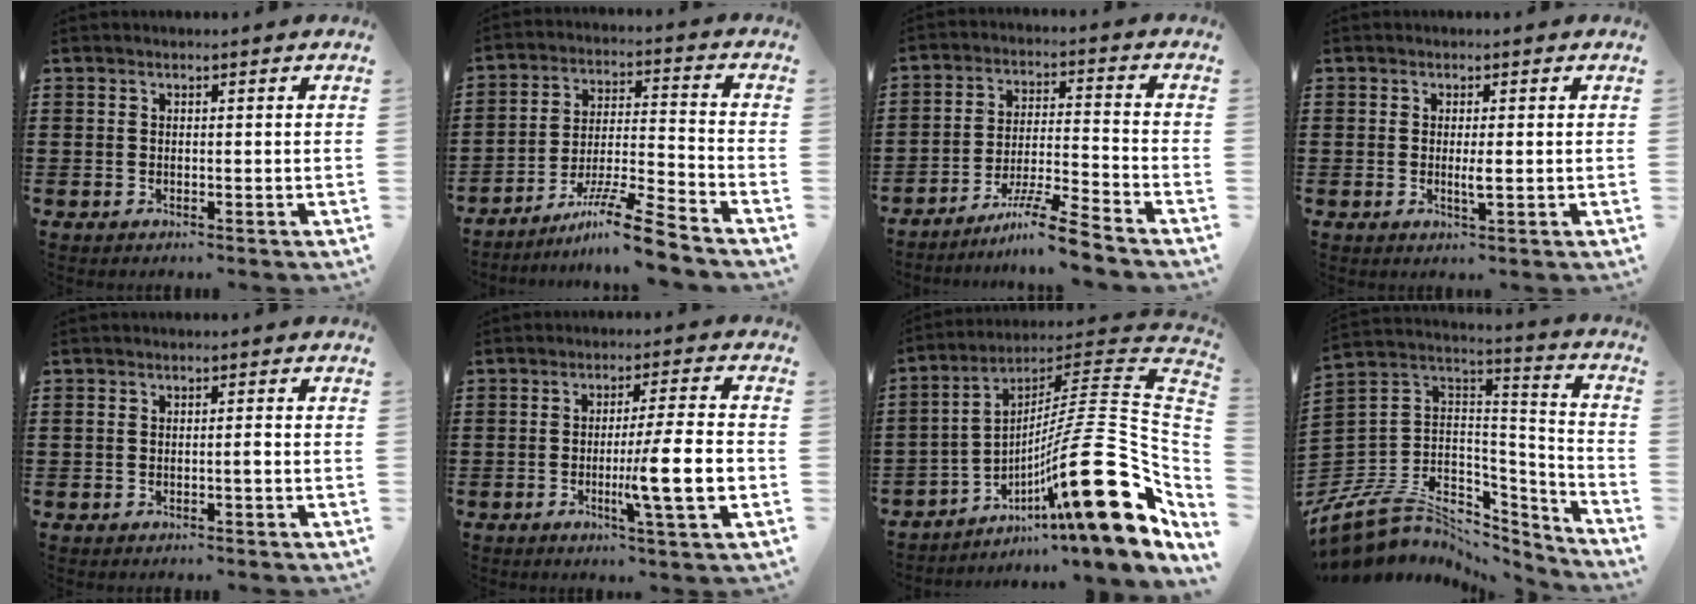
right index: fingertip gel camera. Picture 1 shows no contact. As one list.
[{"total": 10.4, "force": [-8.4, 0.0, 6.1], "torque": [-0.104, 0.015, -0.162]}, {"total": 8.2, "force": [-7.0, -0.3, 4.4], "torque": [-0.083, -0.002, -0.135]}, {"total": 2.1, "force": [-0.1, 0.3, 2.1], "torque": [-0.039, -0.004, -0.002]}, {"total": 1.2, "force": [-0.3, 0.3, 1.1], "torque": [-0.023, 0.001, -0.006]}, {"total": 9.8, "force": [-2.3, 0.2, 9.5], "torque": [-0.148, -0.014, -0.041]}, {"total": 23.7, "force": [-7.0, 4.8, 22.2], "torque": [-0.347, -0.013, -0.120]}, {"total": 8.1, "force": [-4.0, 6.1, 3.5], "torque": [-0.103, -0.010, -0.074]}]